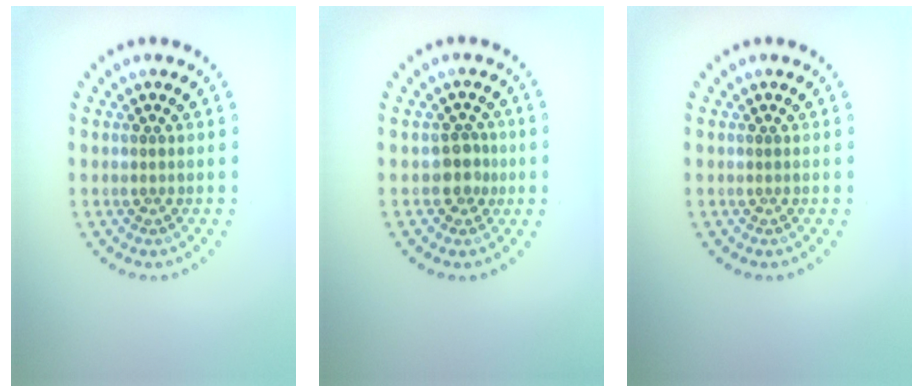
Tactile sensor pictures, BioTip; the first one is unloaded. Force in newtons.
{"total": 2.0, "press": 1.7, "slide": 0.9}
{"total": 0.0}